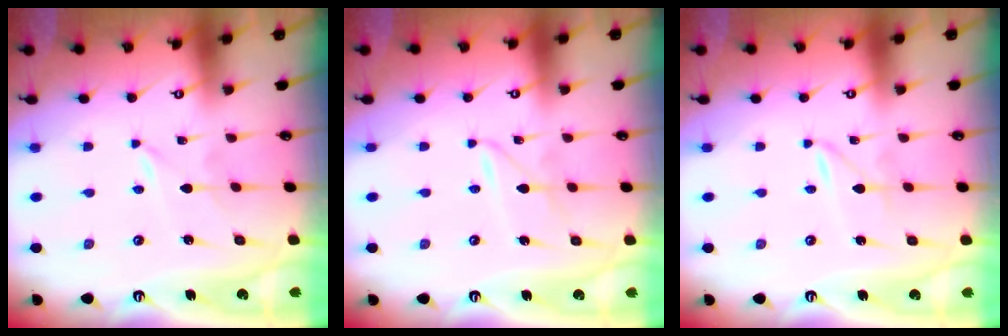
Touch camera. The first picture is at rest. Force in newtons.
{"total": 2.5, "press": 2.5, "slide": 0.3}
{"total": 1.6, "press": 1.6, "slide": 0.2}